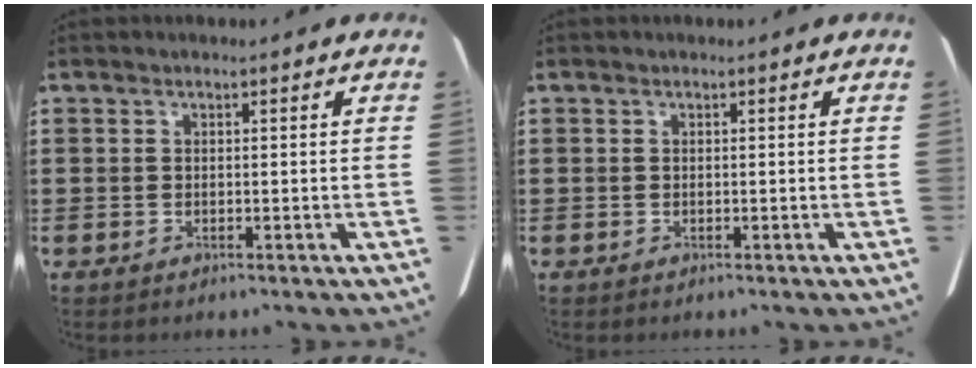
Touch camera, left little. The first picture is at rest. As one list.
[{"total": 0.0}]